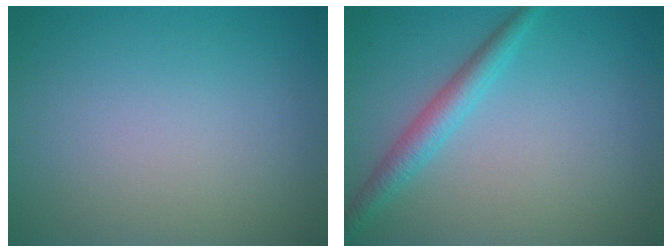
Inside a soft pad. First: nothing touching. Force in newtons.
{"total": 2.7, "press": 2.7, "slide": 0.1}